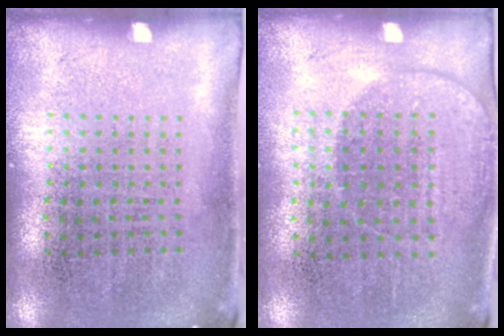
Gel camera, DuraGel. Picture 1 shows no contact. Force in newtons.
{"total": 1.4, "press": 1.2, "slide": 0.7}